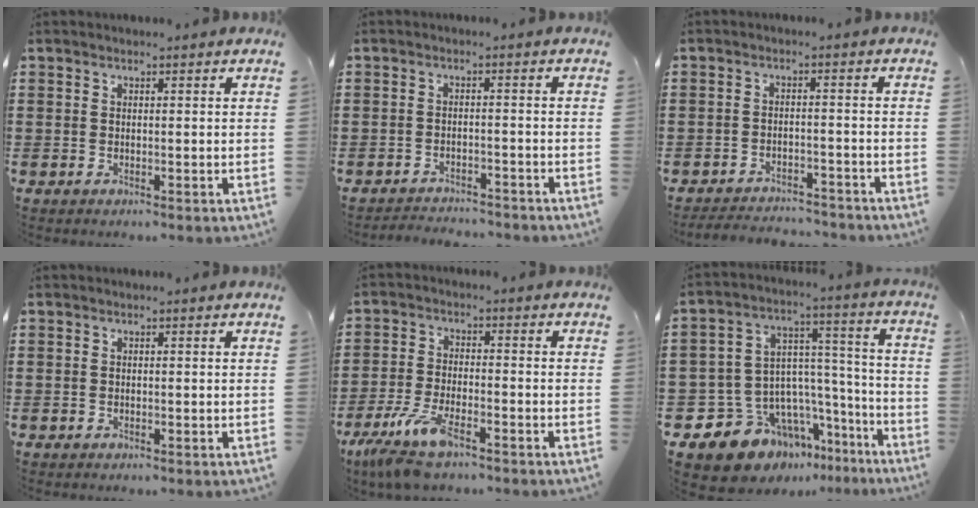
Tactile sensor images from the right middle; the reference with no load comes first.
{"total": 2.6, "force": [-2.6, 0.2, 0.0], "torque": [-0.007, -0.001, -0.056]}
{"total": 3.6, "force": [-3.6, 0.4, 0.2], "torque": [-0.016, -0.001, -0.078]}
{"total": 0.0}
{"total": 8.1, "force": [-6.0, 1.9, 5.1], "torque": [-0.118, -0.012, -0.113]}
{"total": 11.0, "force": [-8.9, 6.2, 1.8], "torque": [-0.064, -0.004, -0.165]}